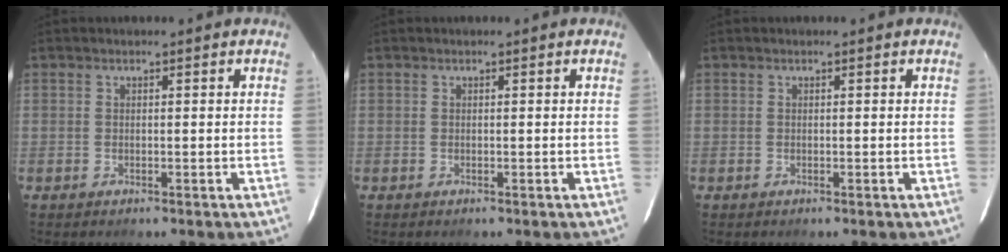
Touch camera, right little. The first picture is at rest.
{"total": 0.0}
{"total": 0.0}